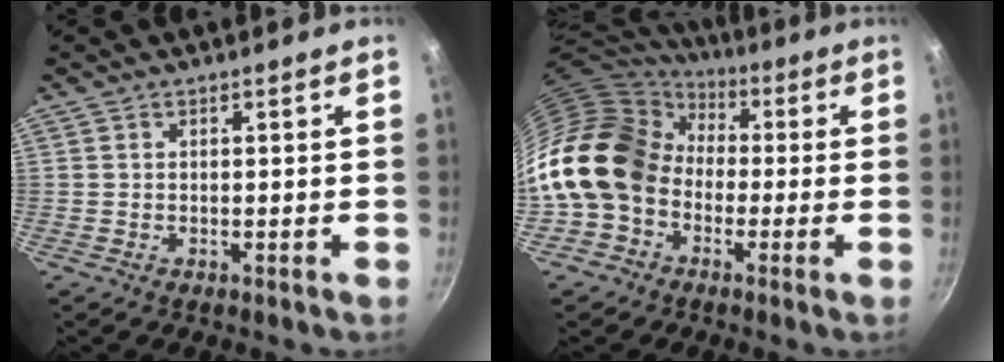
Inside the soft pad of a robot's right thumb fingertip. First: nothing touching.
{"total": 16.6, "force": [-0.5, 13.6, 9.6], "torque": [-0.156, 0.038, -0.026]}